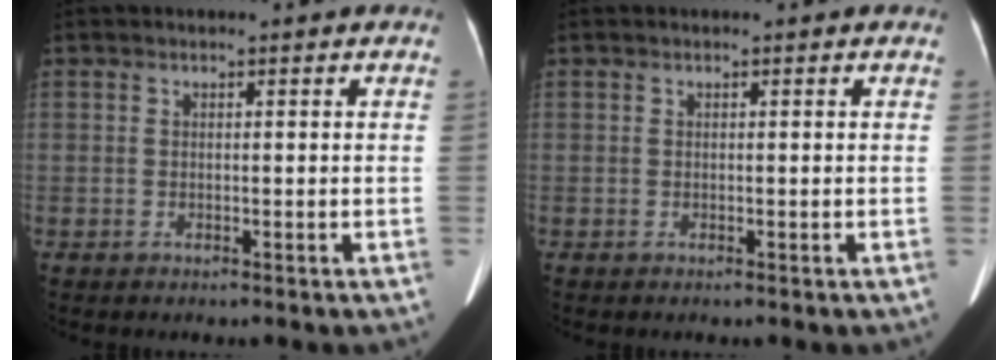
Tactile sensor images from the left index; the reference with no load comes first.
{"total": 0.0}